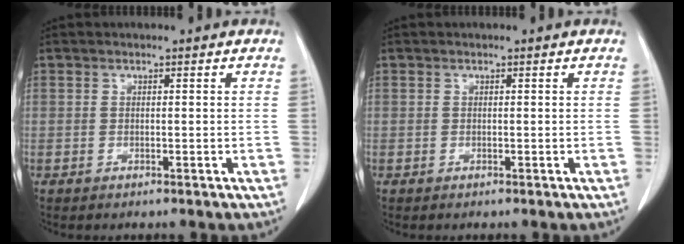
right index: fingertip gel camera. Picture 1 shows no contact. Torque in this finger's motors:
{"motor_torque": [0.00, 0.00, 0.00, 0.00]}